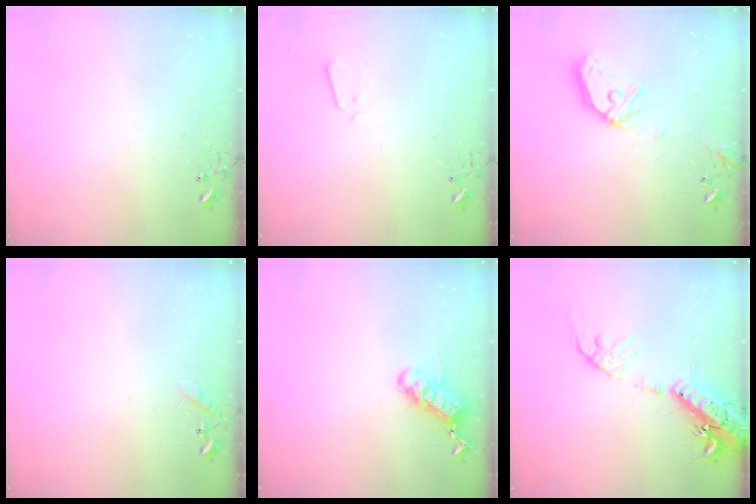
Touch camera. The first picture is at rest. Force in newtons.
{"total": 2.1, "press": 2.0, "slide": 0.4}
{"total": 13.4, "press": 13.2, "slide": 2.1}
{"total": 7.6, "press": 7.6, "slide": 0.7}
{"total": 12.5, "press": 12.5, "slide": 0.9}
{"total": 18.1, "press": 17.7, "slide": 3.8}